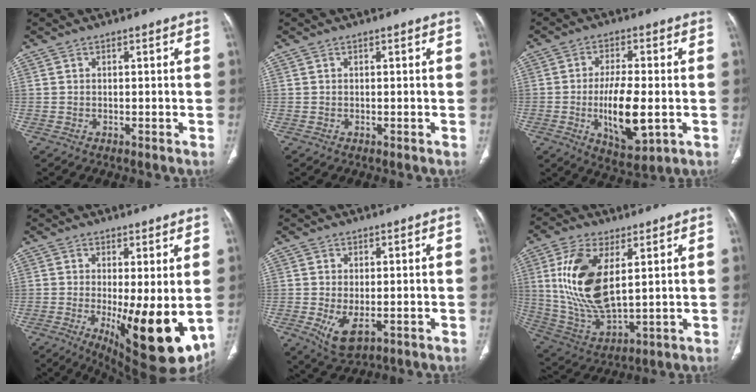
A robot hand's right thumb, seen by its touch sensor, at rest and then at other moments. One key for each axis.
{"total": 0.0}
{"total": 11.9, "fx": -2.2, "fy": 4.6, "fz": 10.8, "tx": -0.186, "ty": -0.008, "tz": -0.029}
{"total": 15.6, "fx": -2.6, "fy": 5.1, "fz": 14.5, "tx": -0.197, "ty": -0.033, "tz": -0.018}
{"total": 5.7, "fx": -1.5, "fy": 2.9, "fz": 4.6, "tx": -0.088, "ty": -0.015, "tz": -0.014}
{"total": 16.9, "fx": 4.4, "fy": 8.0, "fz": 14.2, "tx": -0.284, "ty": -0.021, "tz": 0.099}